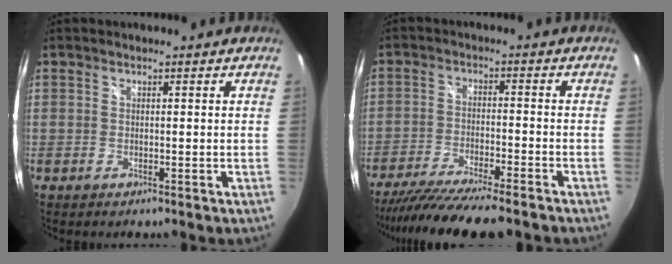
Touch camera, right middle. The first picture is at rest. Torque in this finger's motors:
{"motor_torque": [1.06, -1.08, 0.24, 0.10]}